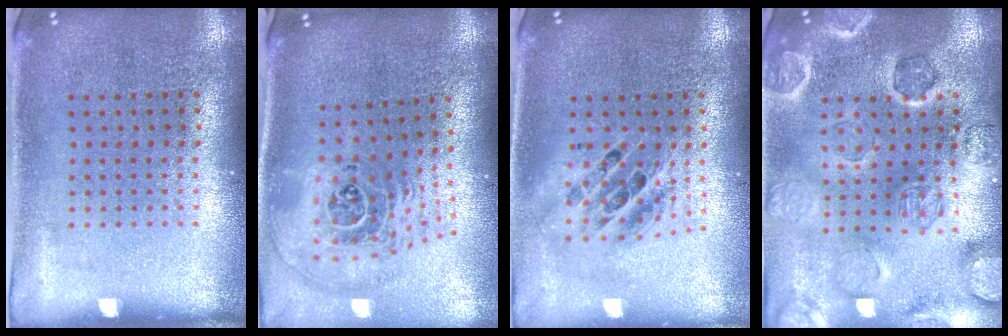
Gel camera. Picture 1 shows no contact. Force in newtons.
{"total": 2.5, "press": 1.8, "slide": 1.8}
{"total": 1.7, "press": 1.4, "slide": 1.0}
{"total": 2.5, "press": 2.5, "slide": 0.4}